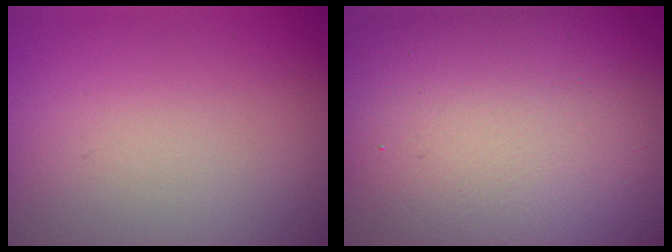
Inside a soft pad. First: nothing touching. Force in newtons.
{"total": 19.8, "press": 19.7, "slide": 1.4}